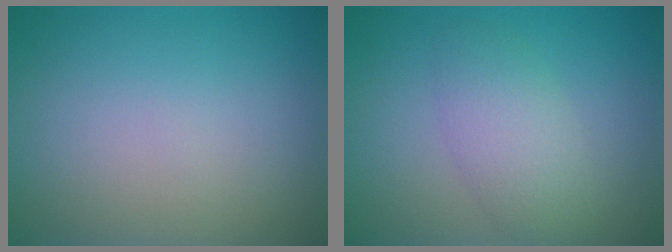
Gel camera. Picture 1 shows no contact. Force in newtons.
{"total": 3.4, "press": 3.4, "slide": 0.1}